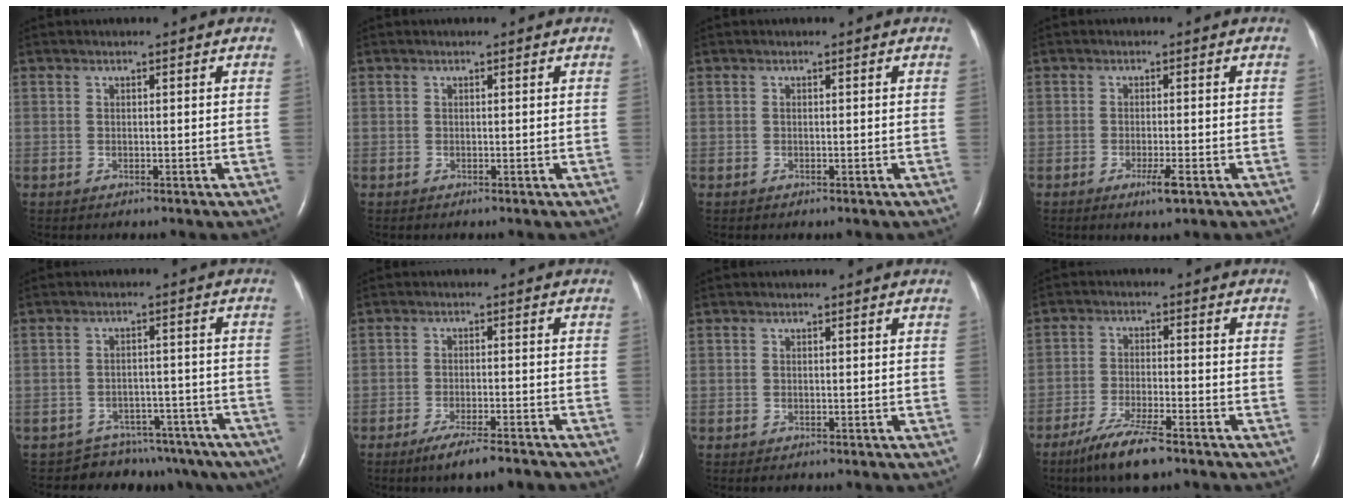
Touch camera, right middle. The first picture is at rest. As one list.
[{"total": 0.0}, {"total": 0.0}, {"total": 2.9, "force": [-1.5, 0.1, 2.4], "torque": [-0.045, -0.007, -0.024]}, {"total": 12.4, "force": [-10.8, 5.9, 1.2], "torque": [-0.005, 0.035, -0.118]}, {"total": 7.1, "force": [-5.6, 0.8, 4.3], "torque": [-0.073, -0.014, -0.086]}, {"total": 0.0}, {"total": 7.8, "force": [-5.6, 0.8, 5.3], "torque": [-0.112, -0.020, -0.102]}]